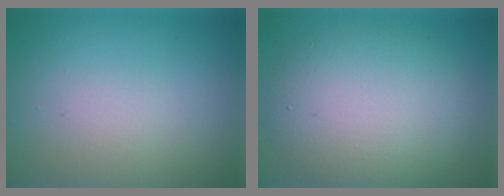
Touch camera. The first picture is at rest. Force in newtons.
{"total": 7.7, "press": 7.6, "slide": 0.3}